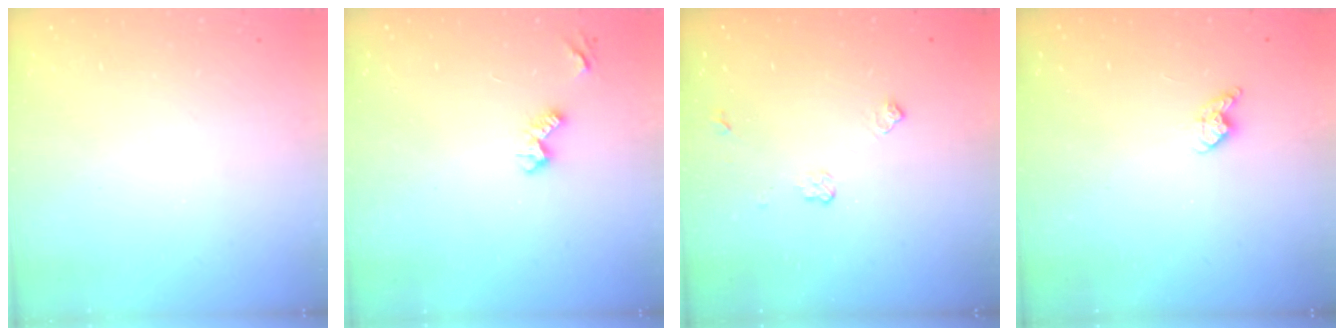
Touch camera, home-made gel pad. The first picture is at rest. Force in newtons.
{"total": 4.9, "press": 4.9, "slide": 0.7}
{"total": 4.6, "press": 4.5, "slide": 0.6}
{"total": 6.2, "press": 6.1, "slide": 1.0}